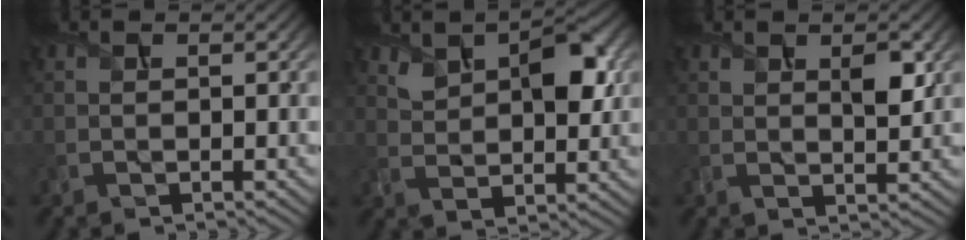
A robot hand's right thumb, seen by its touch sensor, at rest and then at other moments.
{"total": 7.7, "force": [3.3, 4.3, 5.5], "torque": [-0.103, -0.001, 0.063]}
{"total": 3.5, "force": [1.6, 1.5, 2.7], "torque": [-0.053, -0.004, 0.033]}